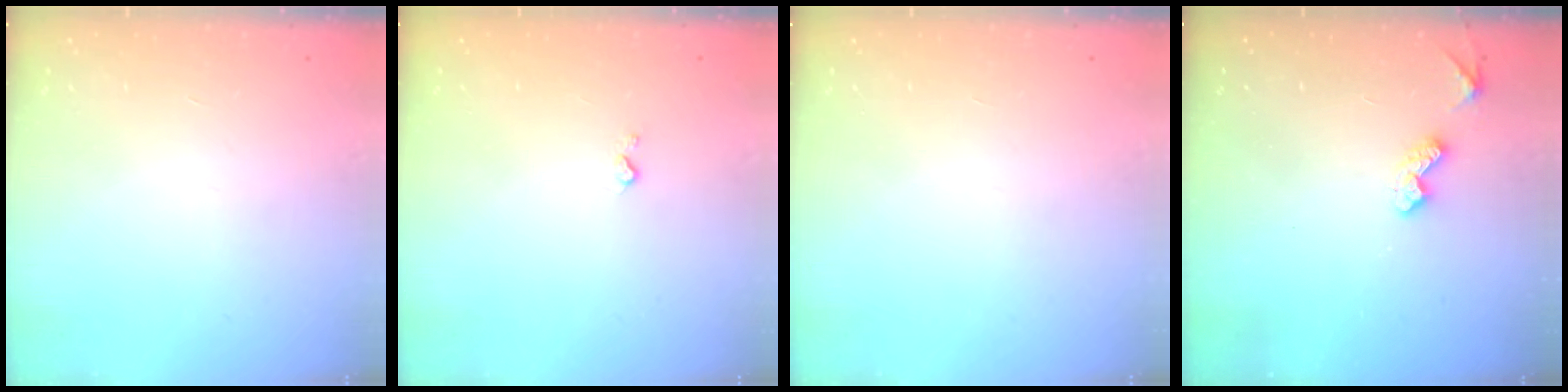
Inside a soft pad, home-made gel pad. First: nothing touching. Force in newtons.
{"total": 2.8, "press": 2.7, "slide": 0.4}
{"total": 0.0}
{"total": 4.1, "press": 4.1, "slide": 0.6}